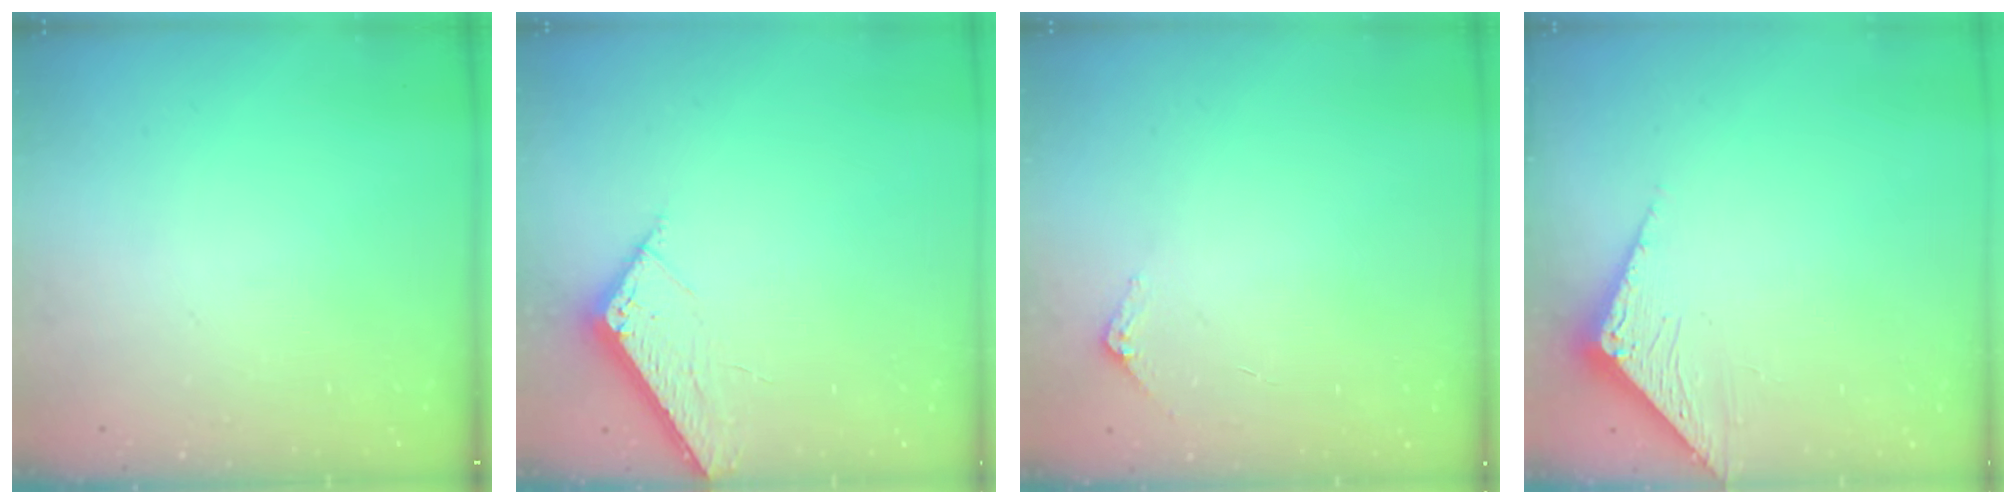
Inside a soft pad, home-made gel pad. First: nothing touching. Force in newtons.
{"total": 5.8, "press": 5.8, "slide": 0.6}
{"total": 2.9, "press": 2.9, "slide": 0.2}
{"total": 3.4, "press": 3.4, "slide": 0.3}